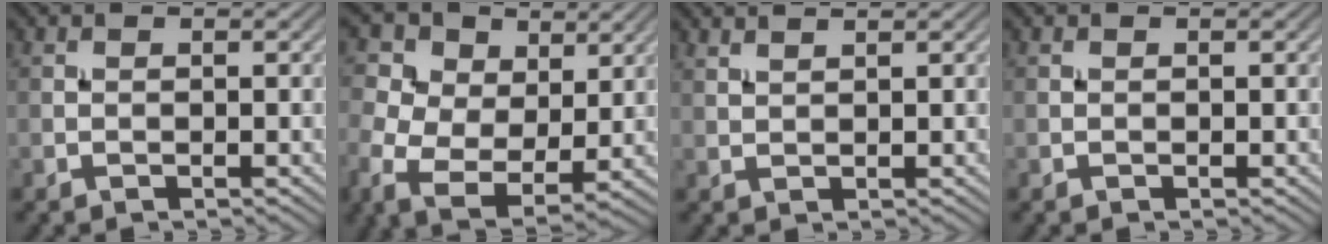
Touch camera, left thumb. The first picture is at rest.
{"total": 9.8, "force": [2.0, 7.1, 6.4], "torque": [-0.169, 0.000, 0.034]}
{"total": 1.8, "force": [1.6, 0.3, 0.9], "torque": [-0.017, 0.004, 0.024]}
{"total": 0.0}